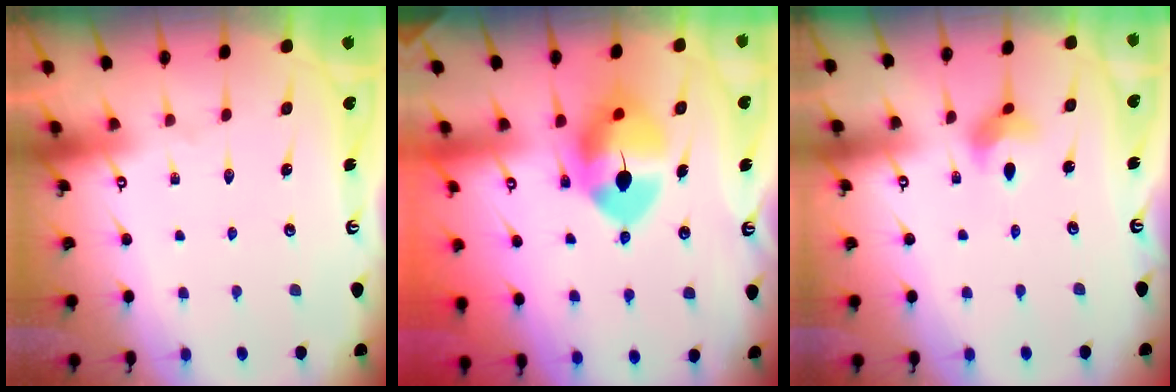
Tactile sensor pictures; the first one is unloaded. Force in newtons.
{"total": 9.3, "press": 9.3, "slide": 1.2}
{"total": 5.0, "press": 5.0, "slide": 0.6}